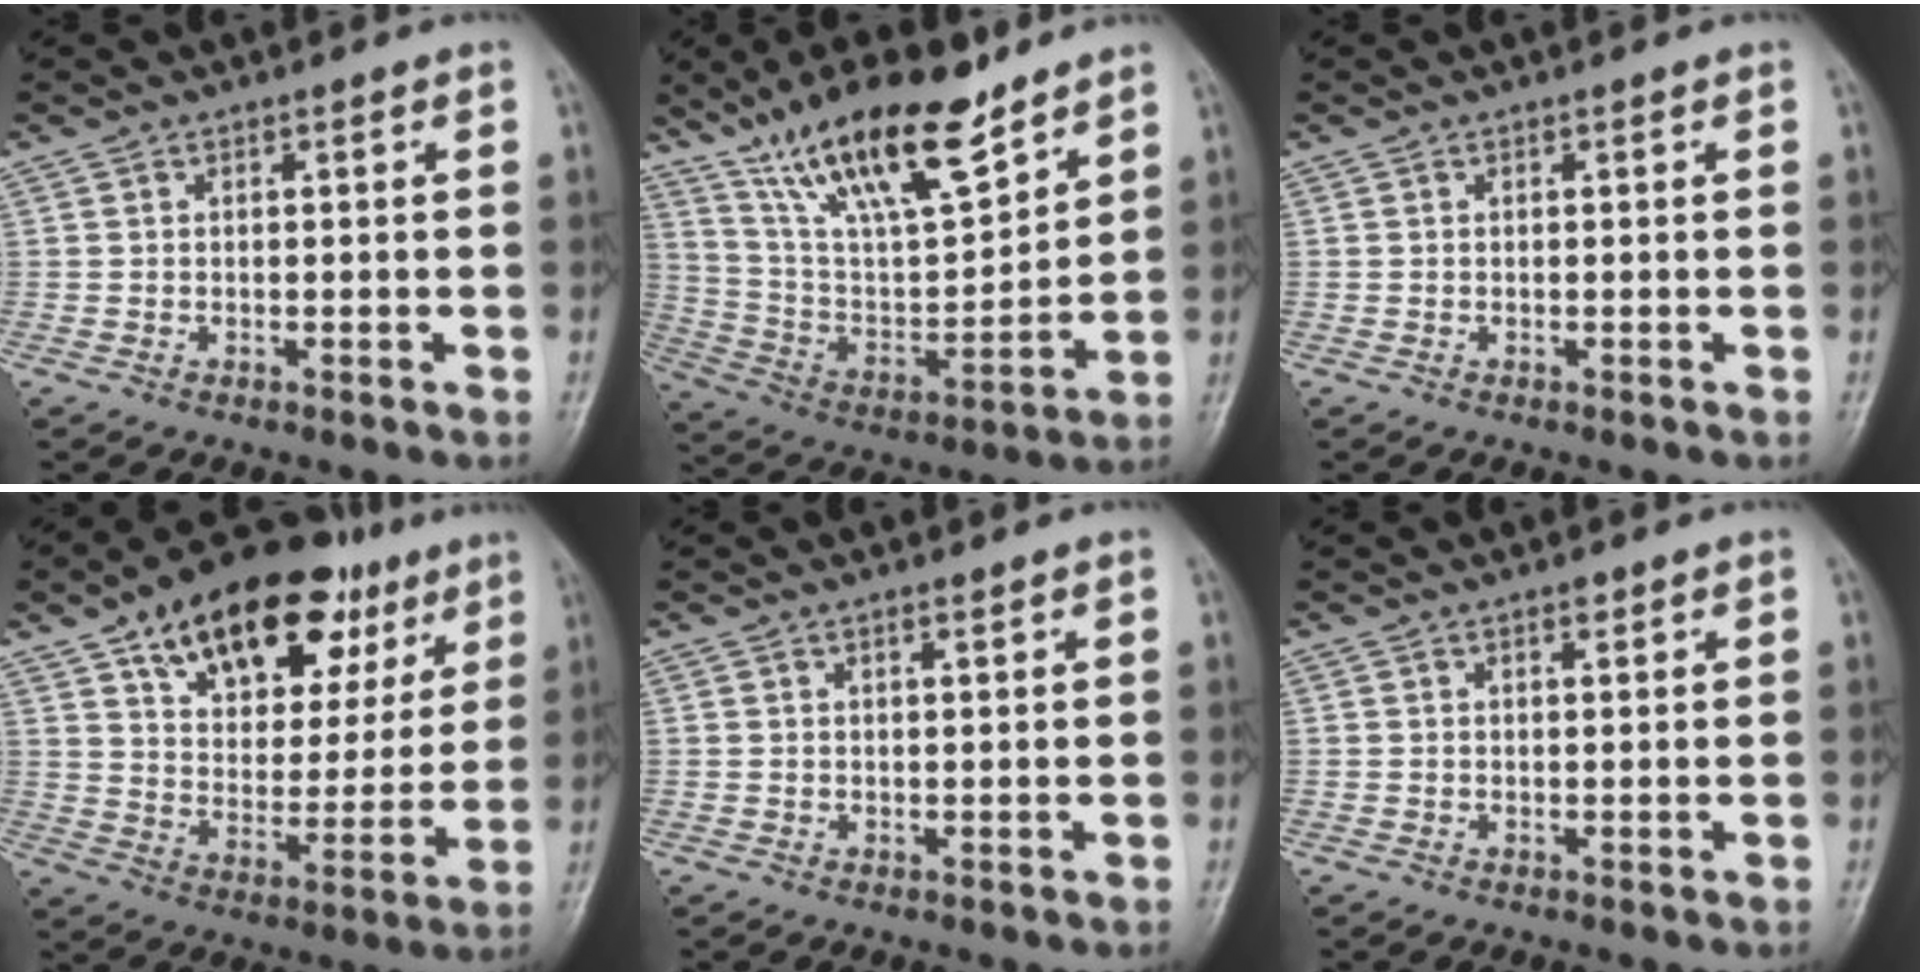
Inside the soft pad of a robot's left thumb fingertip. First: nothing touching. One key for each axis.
{"total": 20.7, "fx": 14.3, "fy": 6.6, "fz": 13.4, "tx": -0.203, "ty": -0.061, "tz": 0.265}
{"total": 0.0}
{"total": 24.0, "fx": 13.0, "fy": 13.1, "fz": 15.4, "tx": -0.193, "ty": -0.015, "tz": 0.206}
{"total": 0.9, "fx": 0.7, "fy": 0.2, "fz": 0.6, "tx": -0.009, "ty": -0.003, "tz": 0.012}
{"total": 1.0, "fx": 0.7, "fy": 0.4, "fz": 0.6, "tx": -0.007, "ty": -0.003, "tz": 0.009}